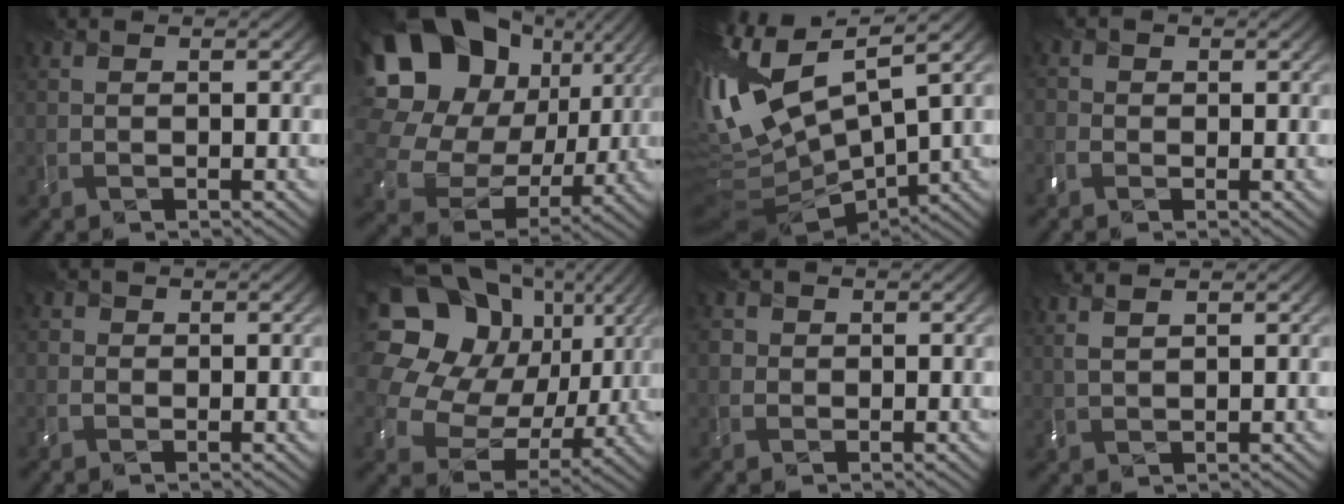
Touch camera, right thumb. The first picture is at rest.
{"total": 21.8, "force": [6.6, 17.3, 11.5], "torque": [-0.301, 0.030, 0.131]}
{"total": 15.3, "force": [2.6, 6.1, 13.8], "torque": [-0.310, -0.015, 0.067]}
{"total": 1.9, "force": [-0.7, 1.7, 0.4], "torque": [-0.011, -0.004, -0.019]}
{"total": 1.7, "force": [-0.2, 1.6, 0.4], "torque": [-0.012, 0.000, -0.005]}
{"total": 21.7, "force": [6.8, 17.3, 11.1], "torque": [-0.305, 0.036, 0.136]}
{"total": 1.7, "force": [0.1, 1.7, 0.2], "torque": [-0.016, 0.001, 0.001]}
{"total": 3.8, "force": [2.7, 1.3, 2.4], "torque": [-0.043, 0.015, 0.034]}